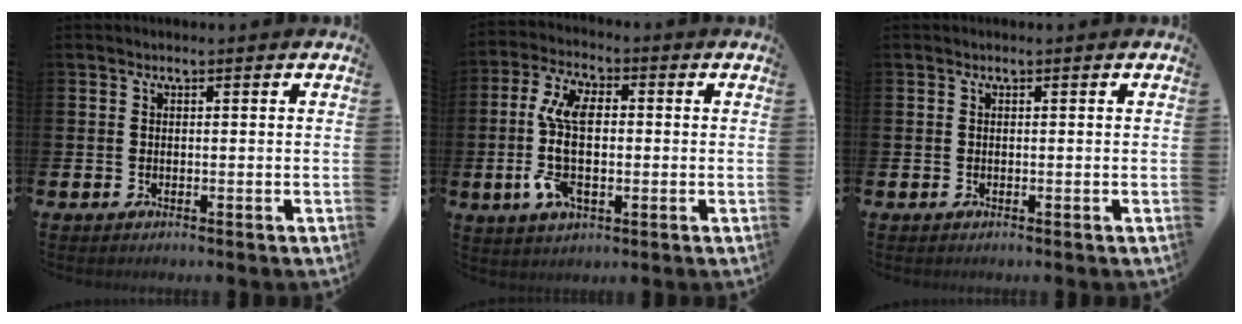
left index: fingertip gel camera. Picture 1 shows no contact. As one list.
[{"total": 10.3, "force": [0.2, 5.1, 8.9], "torque": [-0.190, 0.002, -0.001]}, {"total": 0.0}]